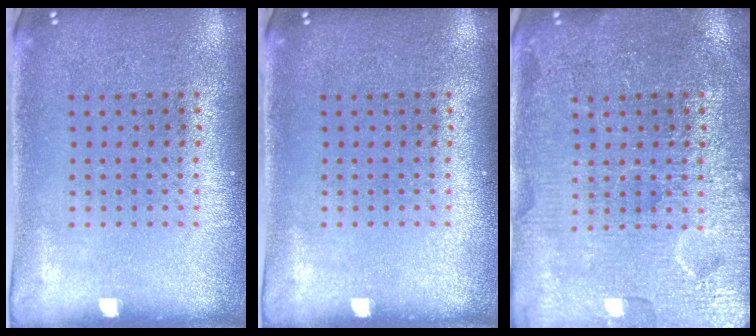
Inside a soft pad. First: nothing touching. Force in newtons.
{"total": 0.0}
{"total": 3.7, "press": 3.7, "slide": 0.5}